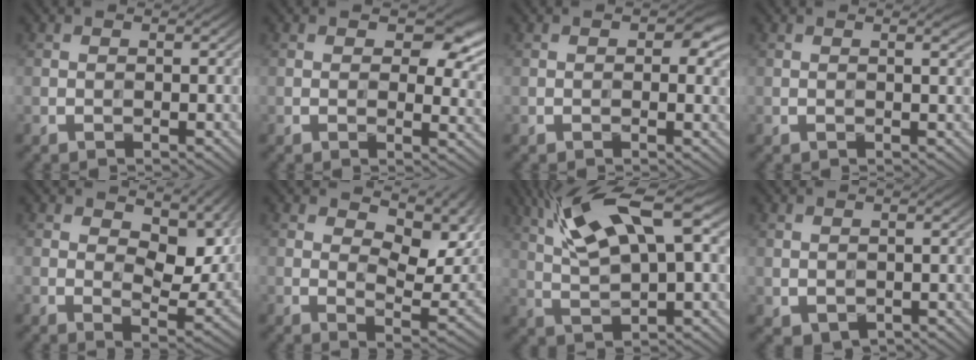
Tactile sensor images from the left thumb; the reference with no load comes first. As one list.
[{"total": 6.5, "force": [2.4, 3.9, 4.7], "torque": [-0.064, -0.009, 0.030]}, {"total": 3.4, "force": [1.0, 2.2, 2.3], "torque": [-0.033, -0.006, 0.013]}, {"total": 1.2, "force": [0.7, 0.1, 1.0], "torque": [-0.014, -0.002, 0.013]}, {"total": 11.3, "force": [4.7, 5.8, 8.5], "torque": [-0.141, -0.003, 0.072]}, {"total": 12.9, "force": [6.3, 5.9, 9.6], "torque": [-0.151, 0.005, 0.093]}, {"total": 13.4, "force": [5.9, 4.1, 11.3], "torque": [-0.237, 0.019, 0.110]}, {"total": 1.3, "force": [-0.1, 1.1, 0.8], "torque": [-0.023, -0.009, 0.007]}]